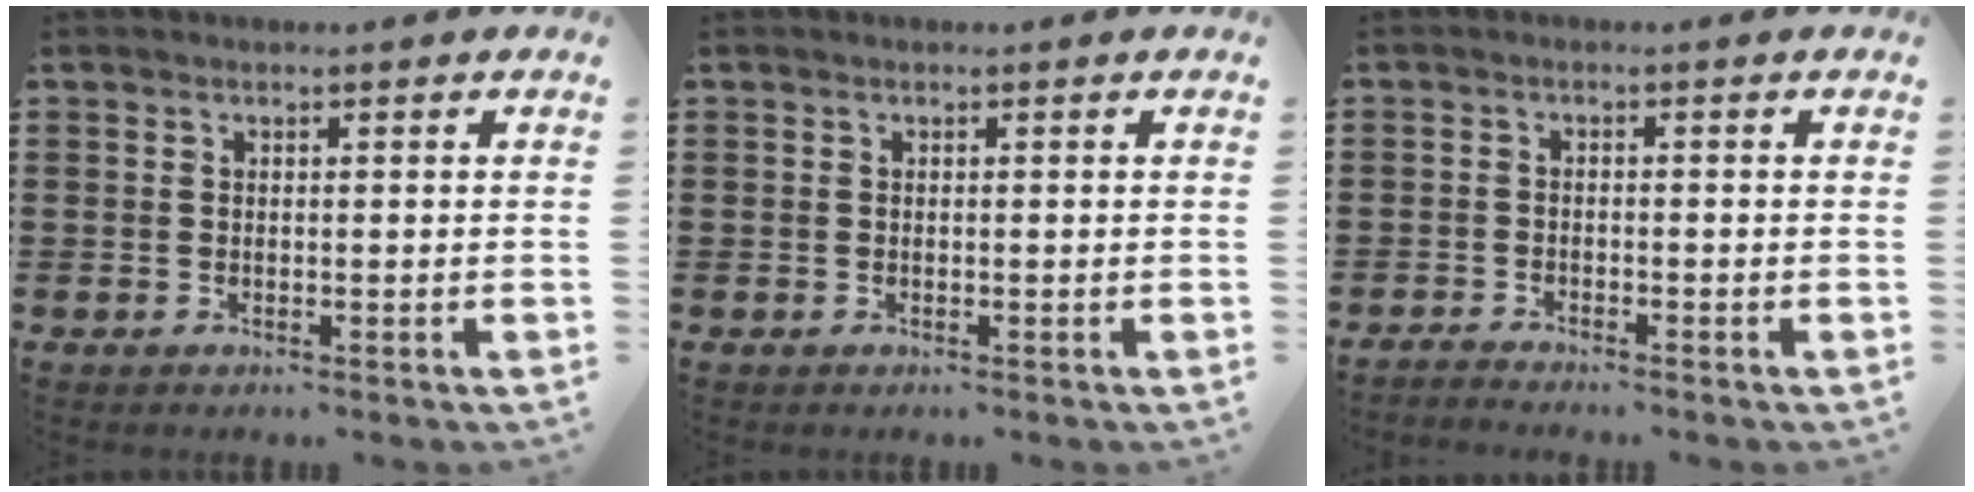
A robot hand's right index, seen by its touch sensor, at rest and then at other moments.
{"total": 0.0}
{"total": 2.3, "force": [-2.3, 0.1, 0.2], "torque": [-0.009, 0.004, -0.048]}